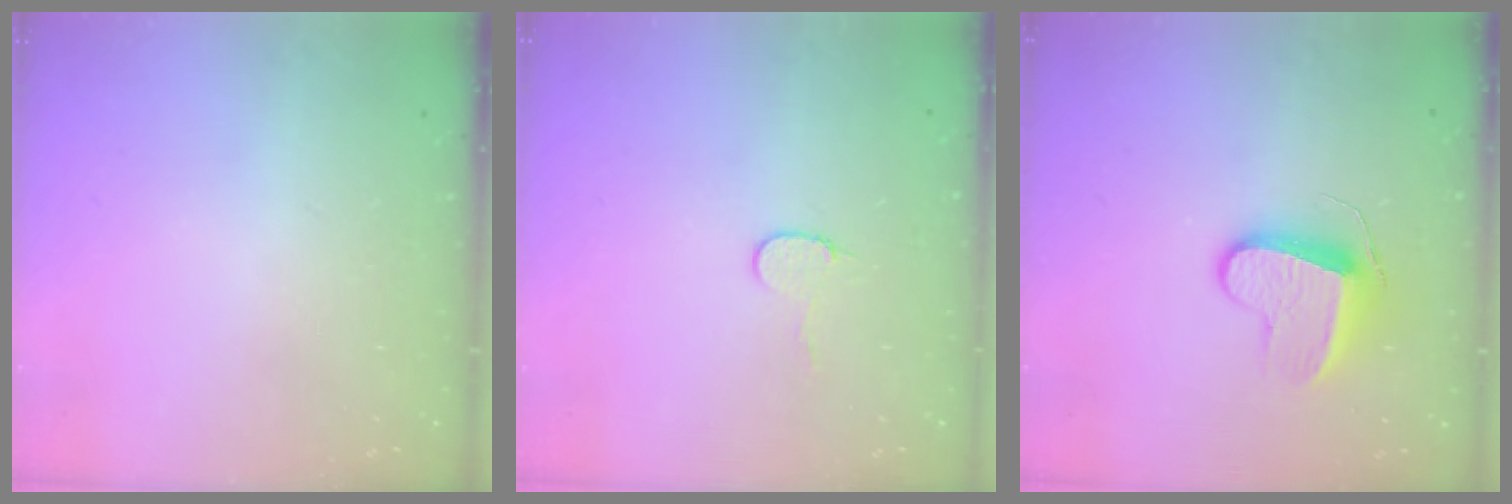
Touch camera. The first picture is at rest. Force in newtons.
{"total": 5.9, "press": 5.9, "slide": 0.5}
{"total": 9.2, "press": 9.2, "slide": 0.2}